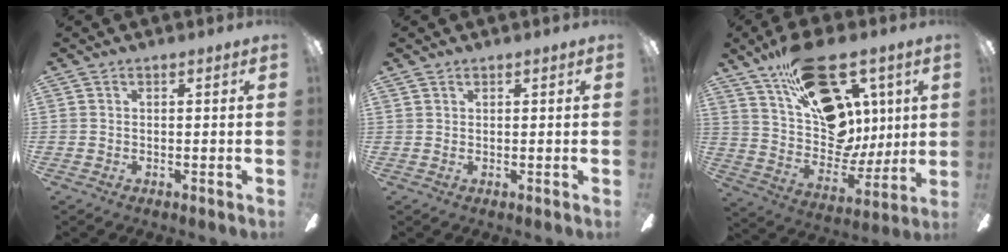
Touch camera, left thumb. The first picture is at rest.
{"total": 0.8, "force": [0.7, 0.5, 0.0], "torque": [-0.002, 0.002, 0.012]}
{"total": 26.0, "force": [12.4, 15.6, 16.7], "torque": [-0.247, -0.058, 0.234]}